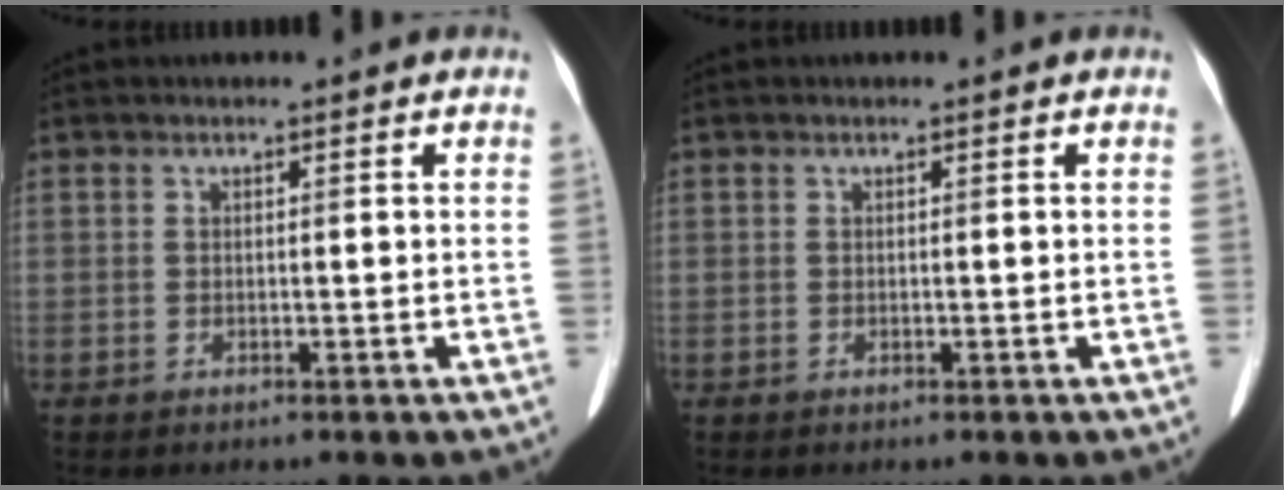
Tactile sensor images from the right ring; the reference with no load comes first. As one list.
[{"total": 0.0}]